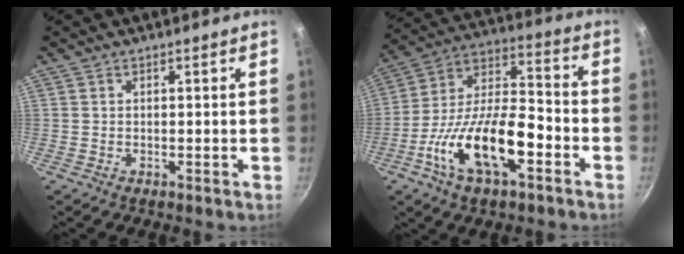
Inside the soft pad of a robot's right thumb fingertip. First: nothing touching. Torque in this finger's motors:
{"motor_torque": [0.74, 0.70, 1.42, -1.35, 0.44]}